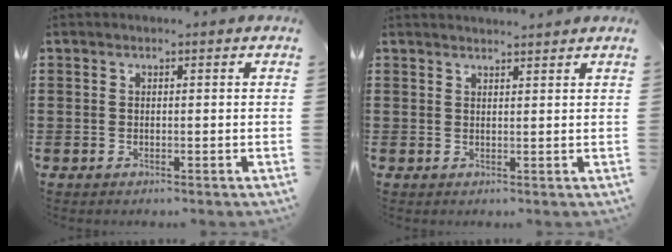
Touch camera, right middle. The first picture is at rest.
{"total": 1.5, "force": [1.5, -0.1, 0.2], "torque": [-0.006, 0.000, 0.029]}